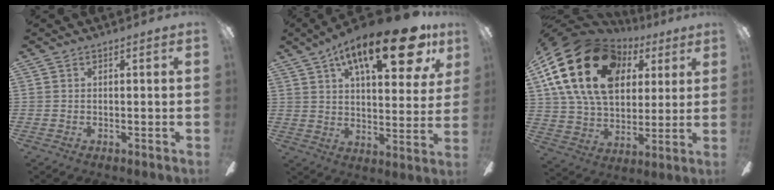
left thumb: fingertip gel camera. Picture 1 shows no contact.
{"total": 22.9, "force": [13.1, 8.3, 16.8], "torque": [-0.248, -0.058, 0.206]}
{"total": 25.0, "force": [9.7, 16.8, 15.7], "torque": [-0.309, -0.027, 0.167]}